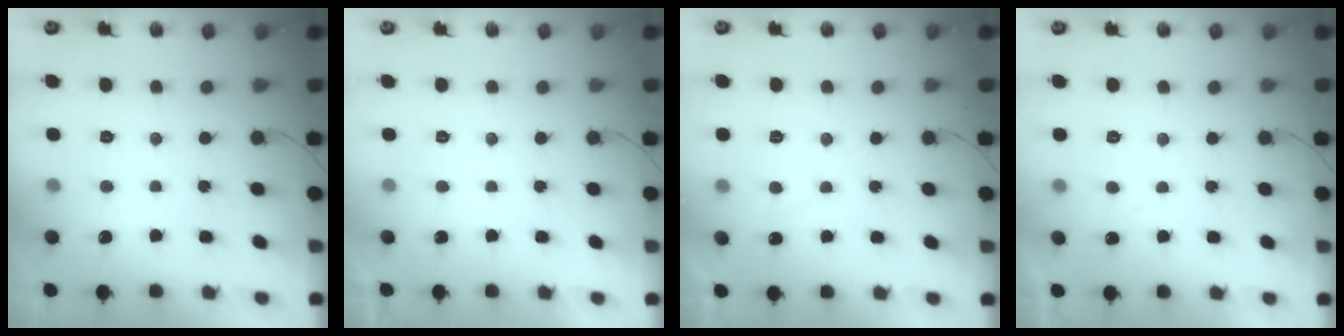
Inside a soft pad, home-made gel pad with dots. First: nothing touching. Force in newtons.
{"total": 2.2, "press": 2.2, "slide": 0.4}
{"total": 3.0, "press": 2.9, "slide": 0.7}
{"total": 1.1, "press": 1.0, "slide": 0.6}